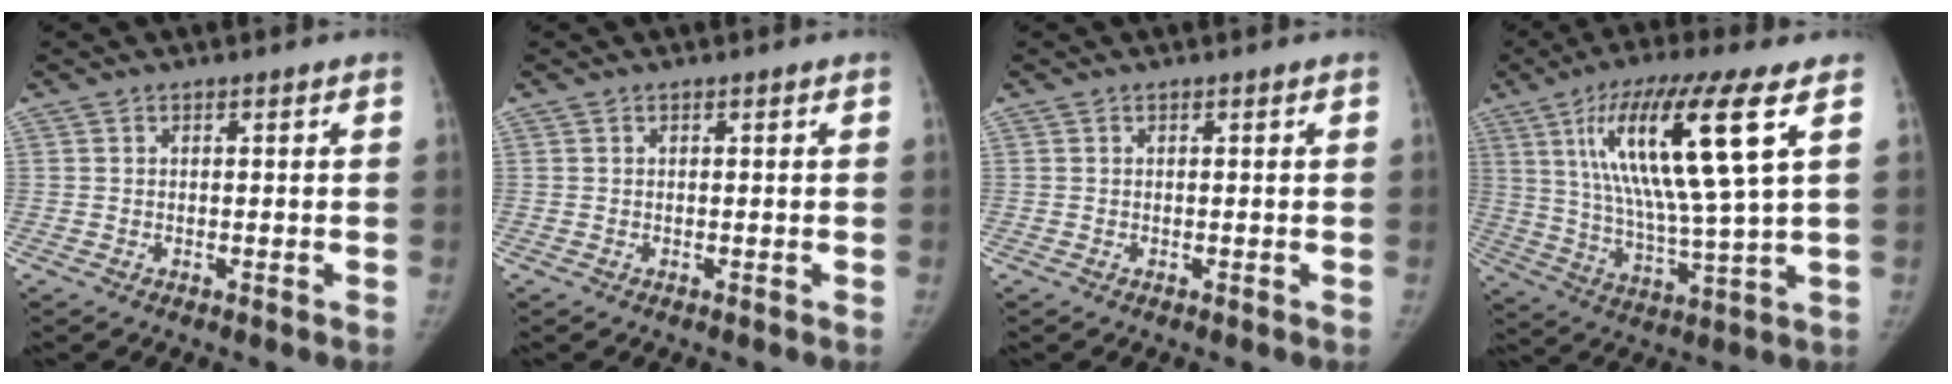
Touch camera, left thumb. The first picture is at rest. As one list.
[{"total": 0.0}, {"total": 0.0}, {"total": 19.9, "force": [7.2, 2.6, 18.4], "torque": [-0.346, -0.026, 0.121]}]